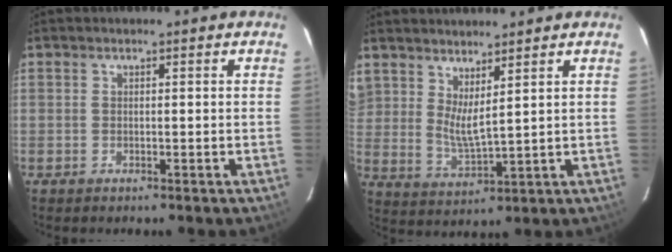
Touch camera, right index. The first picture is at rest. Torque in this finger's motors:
{"motor_torque": [0.18, 0.12, 0.43, 0.08]}